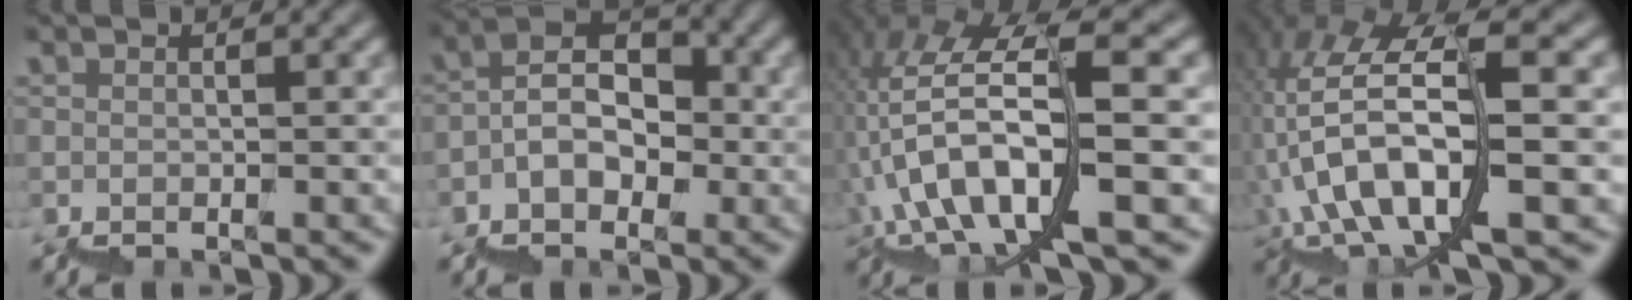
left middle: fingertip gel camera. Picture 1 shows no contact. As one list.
[{"total": 3.9, "force": [-0.8, 2.9, 2.4], "torque": [-0.034, 0.014, -0.024]}, {"total": 10.2, "force": [1.7, 3.5, 9.5], "torque": [-0.185, 0.013, 0.032]}, {"total": 10.4, "force": [0.7, 4.0, 9.5], "torque": [-0.187, 0.013, 0.014]}]